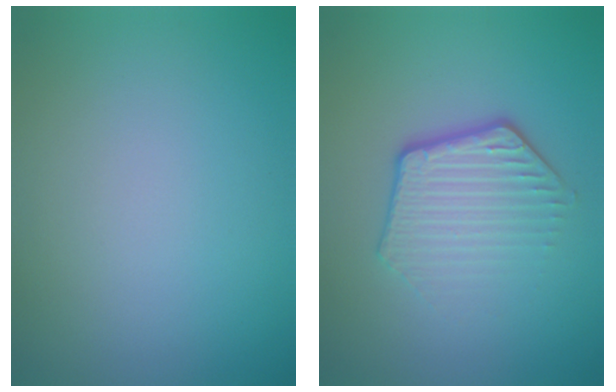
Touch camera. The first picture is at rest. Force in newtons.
{"total": 3.9, "press": 3.0, "slide": 2.5}